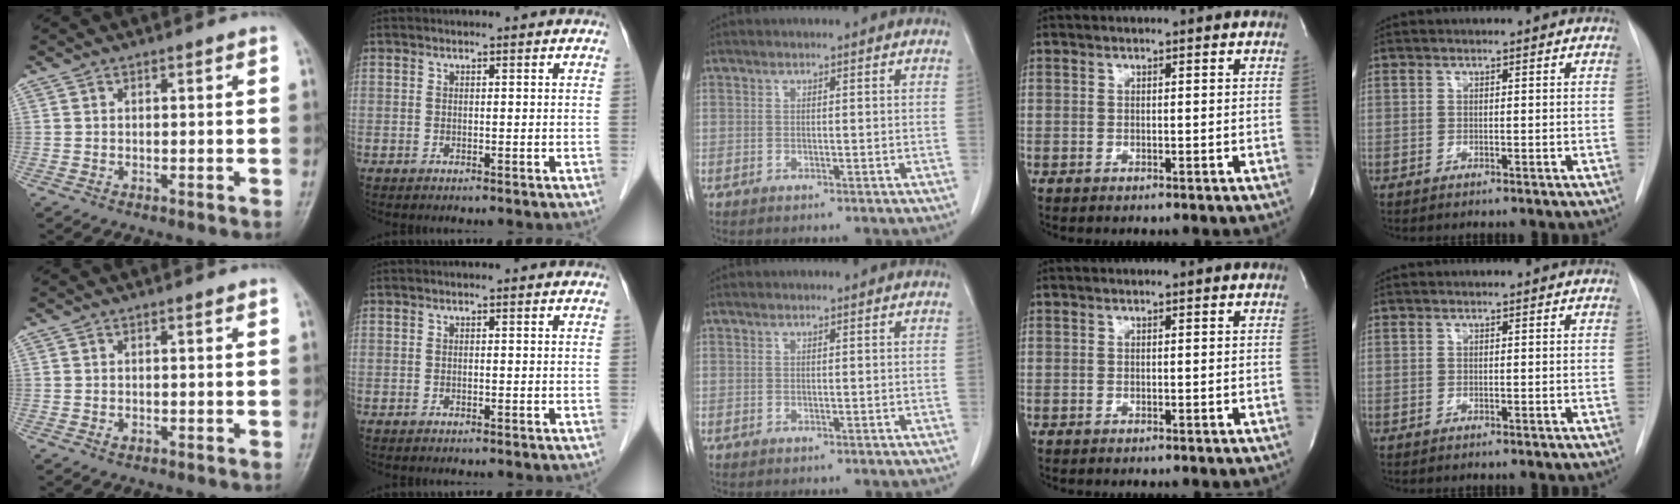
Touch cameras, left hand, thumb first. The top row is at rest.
{"thumb": {"total": 0.9, "force": [-0.1, 0.6, 0.7], "torque": [-0.009, 0.002, 0.001]}}